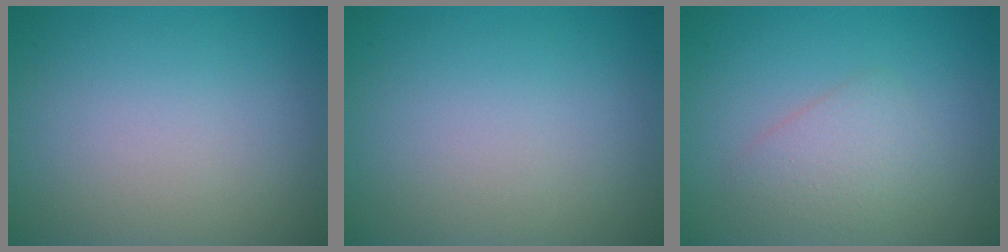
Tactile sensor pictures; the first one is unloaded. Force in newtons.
{"total": 0.0}
{"total": 2.3, "press": 2.3, "slide": 0.1}